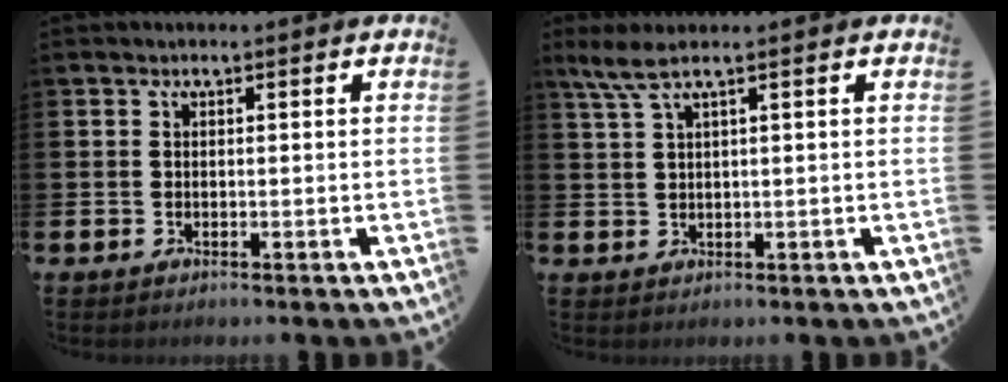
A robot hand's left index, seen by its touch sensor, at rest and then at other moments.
{"total": 3.0, "force": [1.7, 0.0, 2.4], "torque": [-0.054, 0.004, 0.031]}